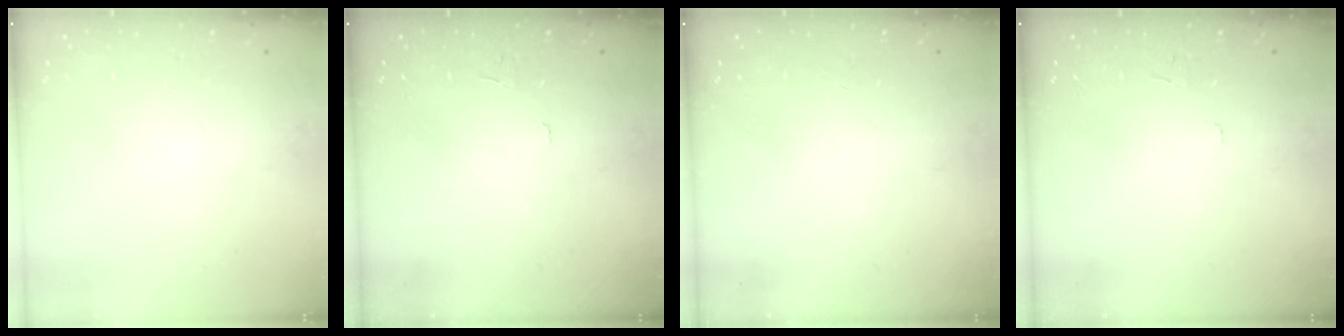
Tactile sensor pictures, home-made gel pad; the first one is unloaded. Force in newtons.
{"total": 3.6, "press": 3.5, "slide": 0.2}
{"total": 0.0}
{"total": 3.6, "press": 3.5, "slide": 0.2}